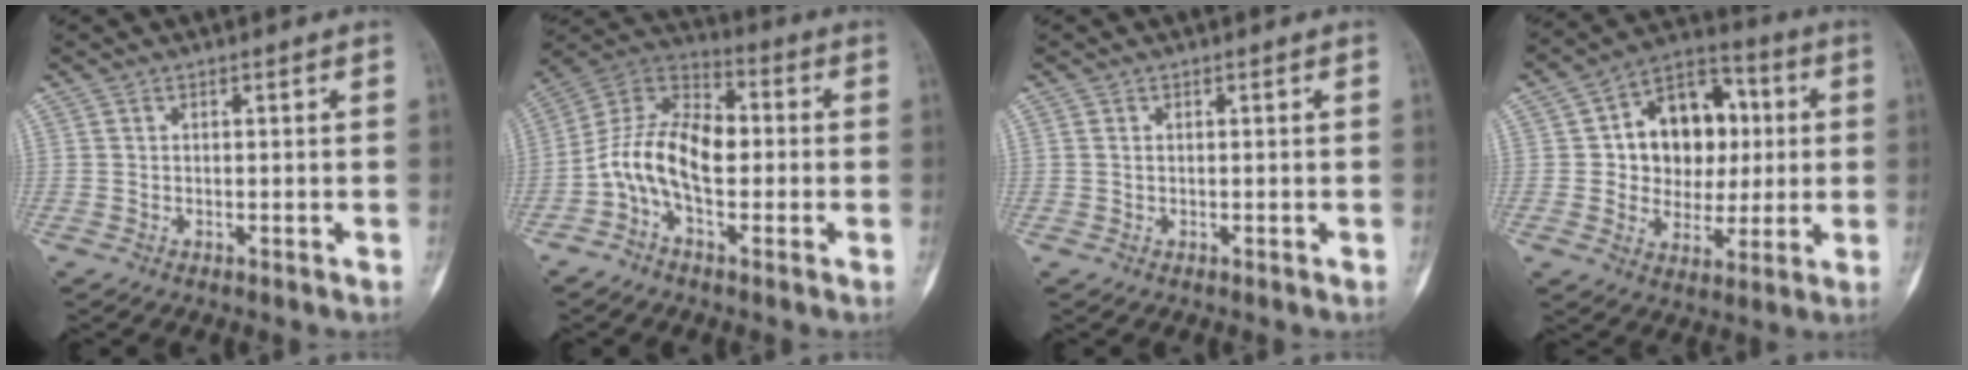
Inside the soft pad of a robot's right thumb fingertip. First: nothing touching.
{"total": 13.6, "force": [-2.0, 8.0, 10.8], "torque": [-0.185, 0.042, -0.047]}
{"total": 0.6, "force": [0.1, 0.4, 0.3], "torque": [-0.004, 0.000, 0.001]}
{"total": 16.4, "force": [2.2, 12.5, 10.3], "torque": [-0.090, 0.020, 0.035]}